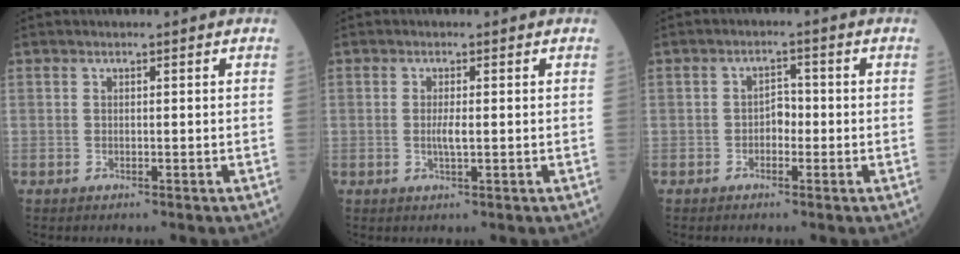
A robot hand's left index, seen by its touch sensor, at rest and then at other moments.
{"total": 1.9, "force": [-0.2, 0.2, 1.9], "torque": [-0.041, -0.003, -0.003]}
{"total": 2.4, "force": [-0.8, 1.5, 1.7], "torque": [-0.018, 0.008, -0.019]}